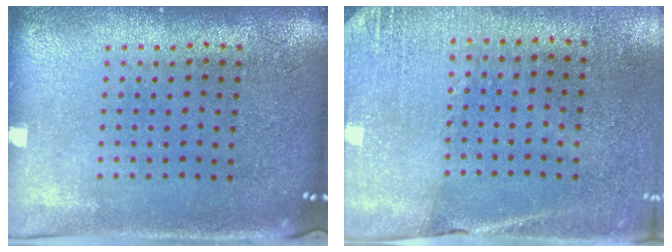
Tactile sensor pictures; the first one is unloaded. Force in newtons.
{"total": 2.6, "press": 2.4, "slide": 1.0}